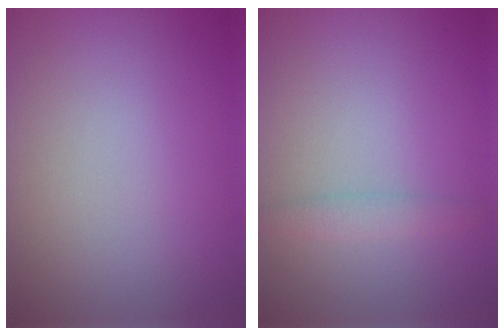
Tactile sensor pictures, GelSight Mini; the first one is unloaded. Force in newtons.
{"total": 1.5, "press": 1.5, "slide": 0.1}